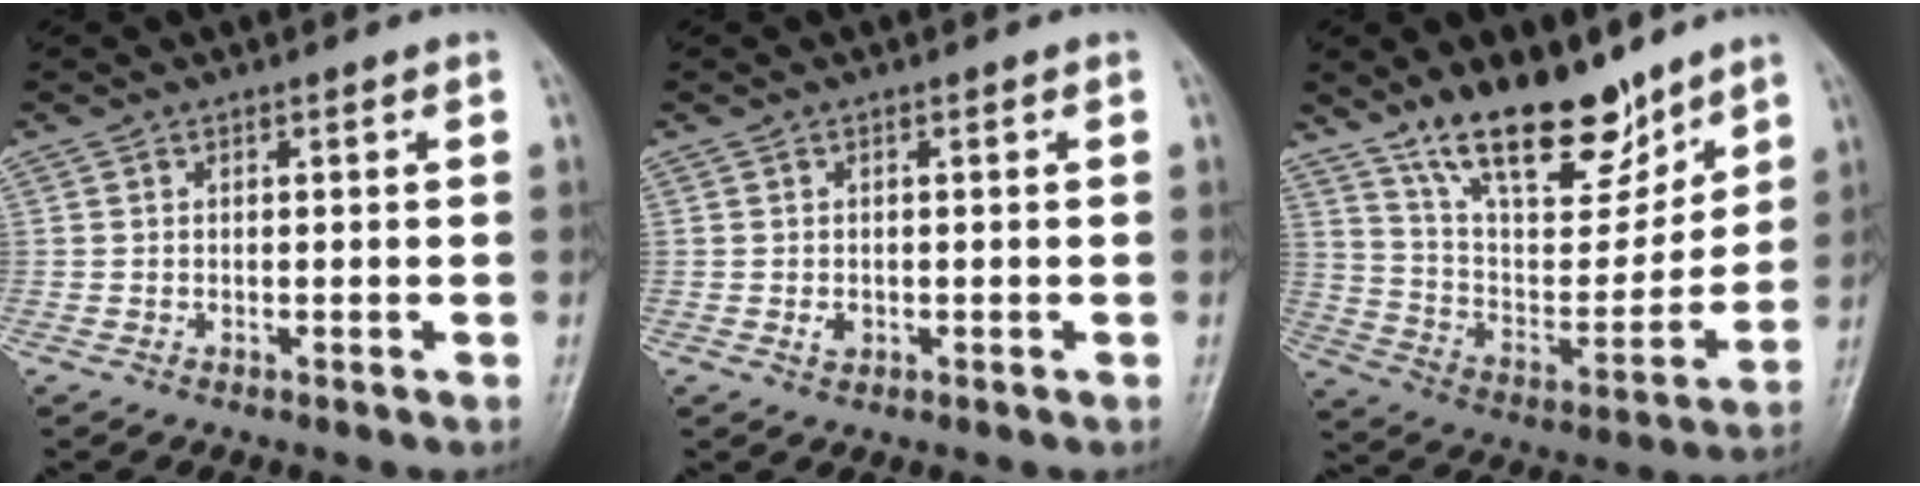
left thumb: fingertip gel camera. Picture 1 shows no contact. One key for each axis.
{"total": 1.3, "fx": -0.4, "fy": 1.0, "fz": 0.8, "tx": -0.006, "ty": 0.001, "tz": -0.004}
{"total": 19.9, "fx": 14.2, "fy": 7.9, "fz": 11.4, "tx": -0.136, "ty": -0.083, "tz": 0.251}